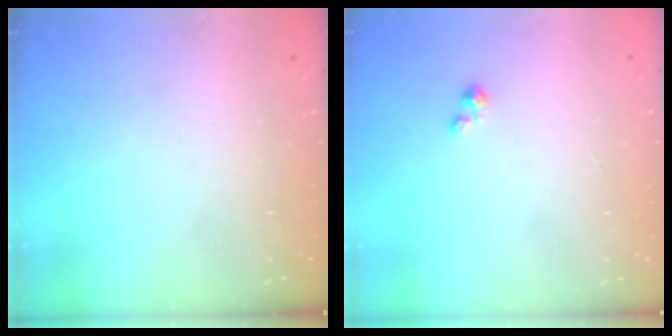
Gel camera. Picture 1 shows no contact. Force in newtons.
{"total": 1.2, "press": 1.1, "slide": 0.1}